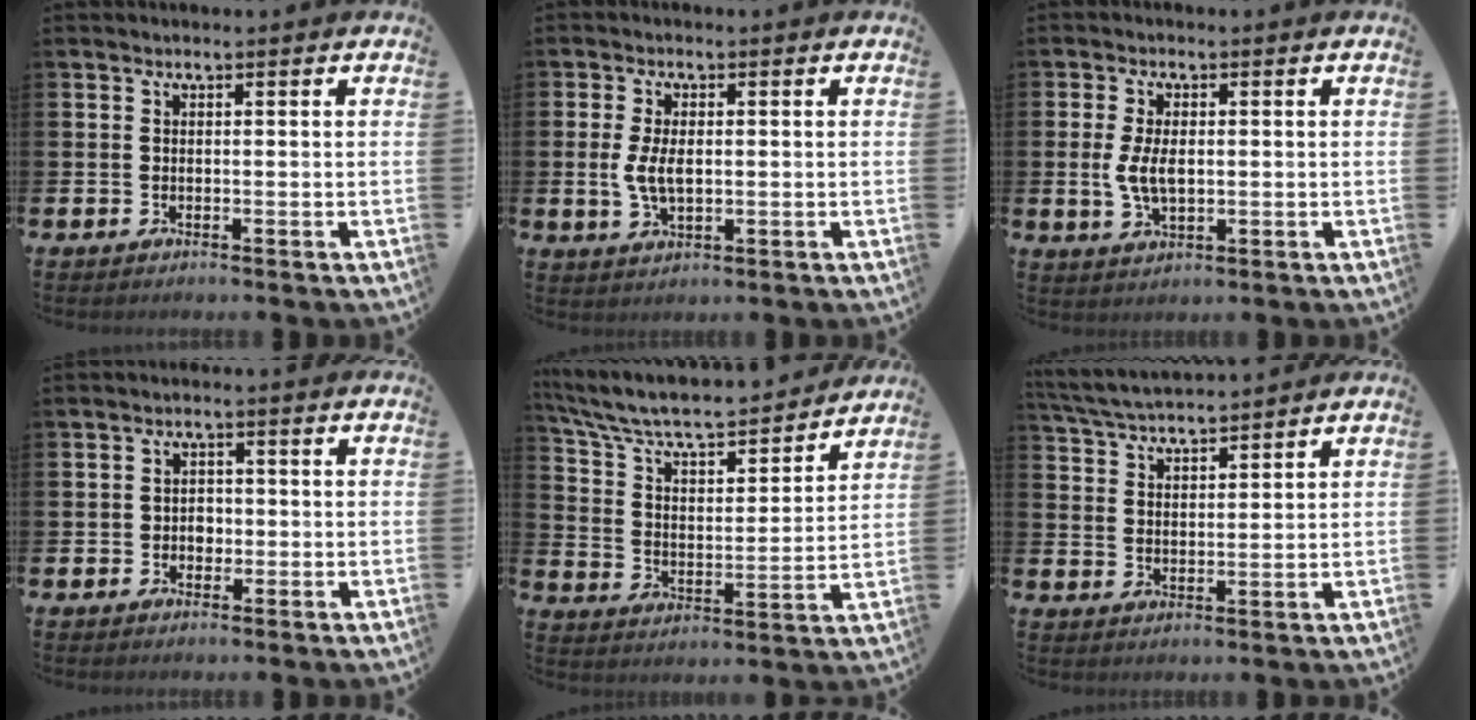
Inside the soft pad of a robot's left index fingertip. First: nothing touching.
{"total": 4.4, "force": [0.2, 2.3, 3.8], "torque": [-0.070, 0.000, -0.002]}
{"total": 4.7, "force": [0.2, 2.5, 4.0], "torque": [-0.073, 0.001, -0.001]}
{"total": 2.1, "force": [-0.4, 1.9, 0.9], "torque": [-0.001, -0.001, -0.015]}
{"total": 7.4, "force": [6.7, 1.7, 2.6], "torque": [-0.090, -0.049, 0.112]}
{"total": 4.4, "force": [4.3, 0.2, 0.6], "torque": [-0.034, -0.024, 0.079]}